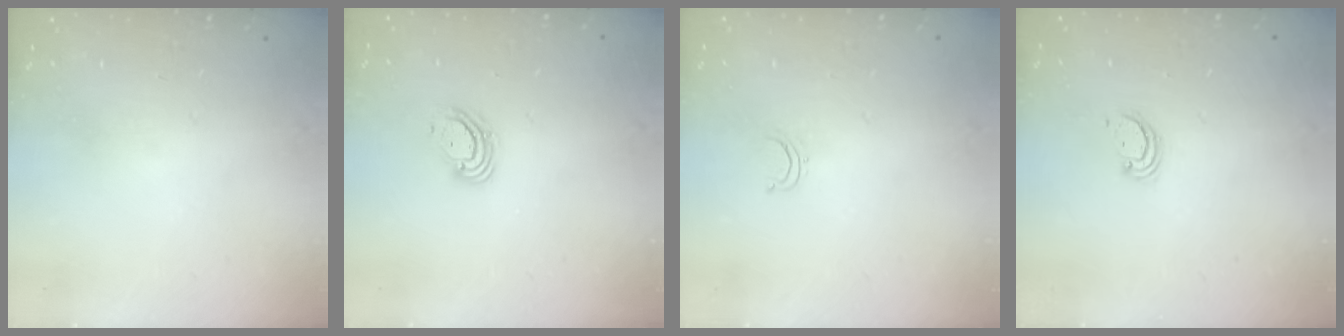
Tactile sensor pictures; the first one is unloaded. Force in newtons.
{"total": 5.0, "press": 4.9, "slide": 0.5}
{"total": 2.8, "press": 2.8, "slide": 0.2}
{"total": 2.4, "press": 2.4, "slide": 0.2}